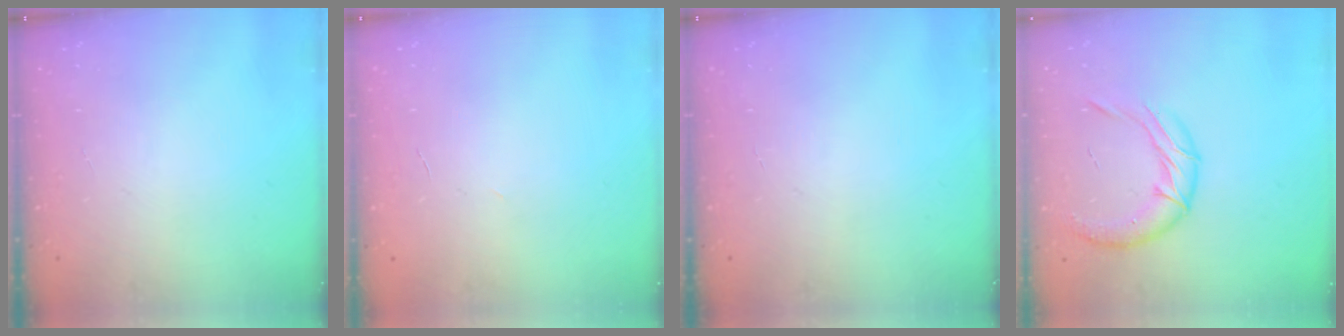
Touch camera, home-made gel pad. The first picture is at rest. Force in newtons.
{"total": 1.8, "press": 1.7, "slide": 0.5}
{"total": 0.0}
{"total": 12.8, "press": 12.8, "slide": 1.5}